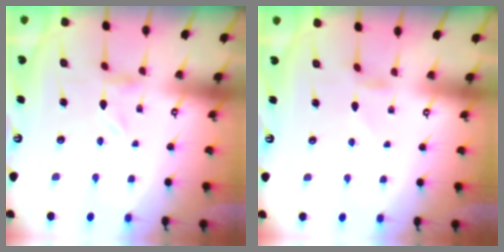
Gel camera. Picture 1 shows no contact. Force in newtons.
{"total": 1.7, "press": 1.7, "slide": 0.4}